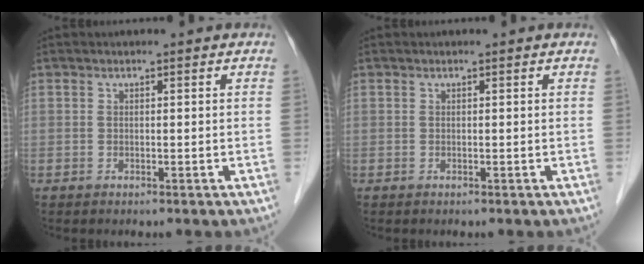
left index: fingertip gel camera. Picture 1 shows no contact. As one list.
[{"total": 0.0}]